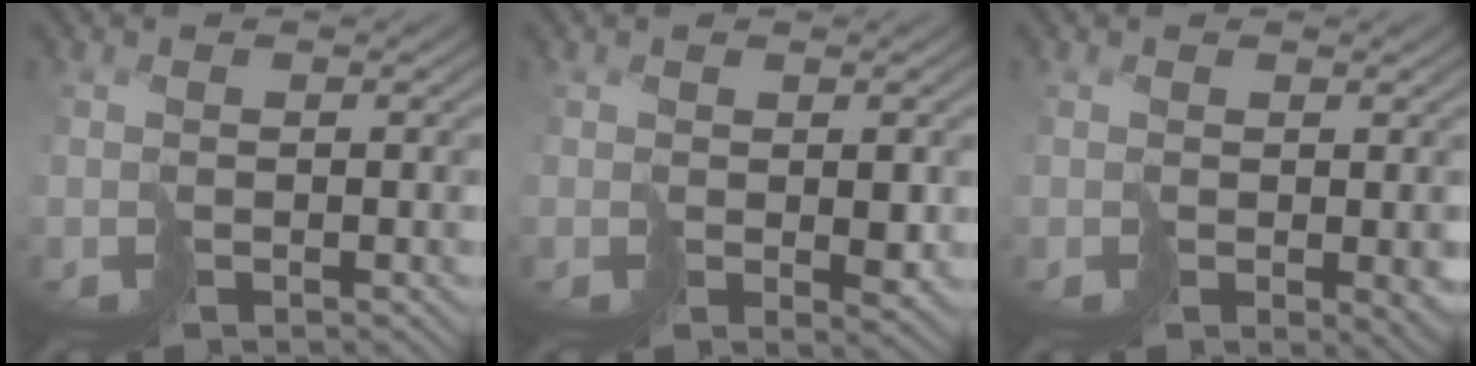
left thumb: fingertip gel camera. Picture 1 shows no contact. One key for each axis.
{"total": 2.4, "fx": 0.2, "fy": 1.2, "fz": 2.1, "tx": -0.038, "ty": -0.008, "tz": 0.008}
{"total": 2.4, "fx": 0.0, "fy": 0.9, "fz": 2.2, "tx": -0.030, "ty": -0.007, "tz": 0.001}